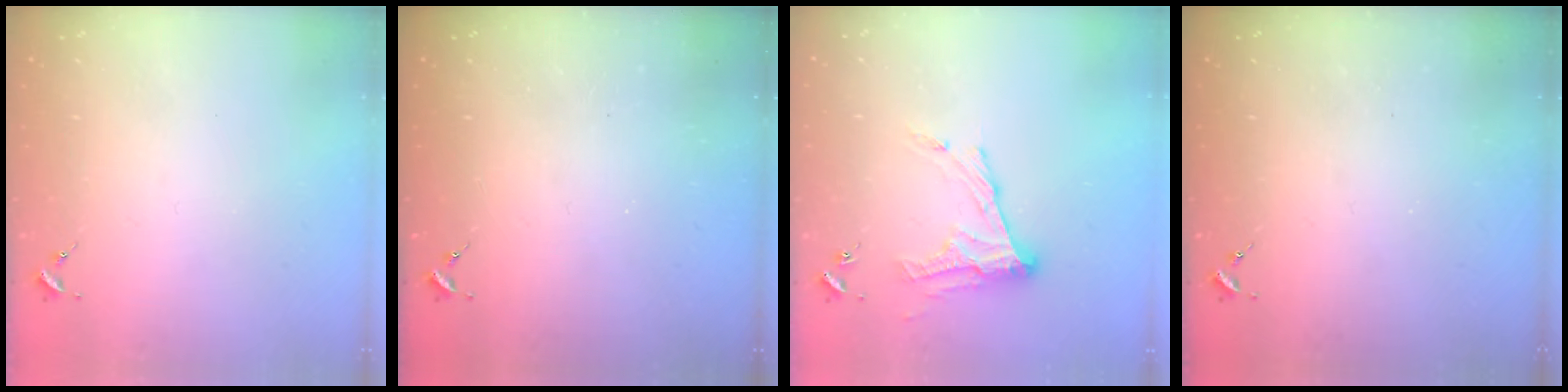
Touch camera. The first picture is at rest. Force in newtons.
{"total": 0.0}
{"total": 13.4, "press": 13.4, "slide": 0.5}
{"total": 0.0}